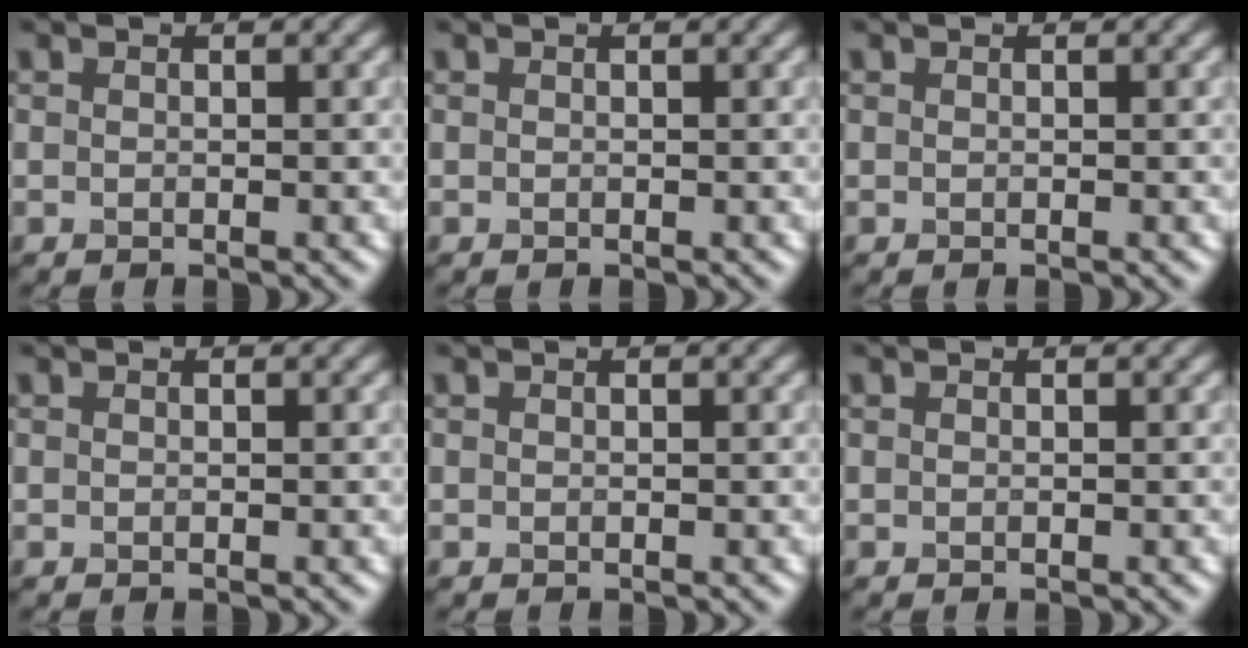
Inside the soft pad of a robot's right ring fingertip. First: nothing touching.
{"total": 0.0}
{"total": 0.0}
{"total": 0.0}
{"total": 0.0}
{"total": 0.0}